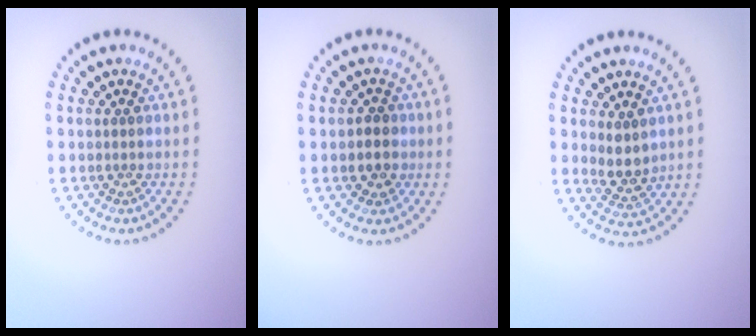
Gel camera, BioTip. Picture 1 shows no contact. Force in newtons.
{"total": 1.9, "press": 1.8, "slide": 0.4}
{"total": 2.4, "press": 2.0, "slide": 1.3}